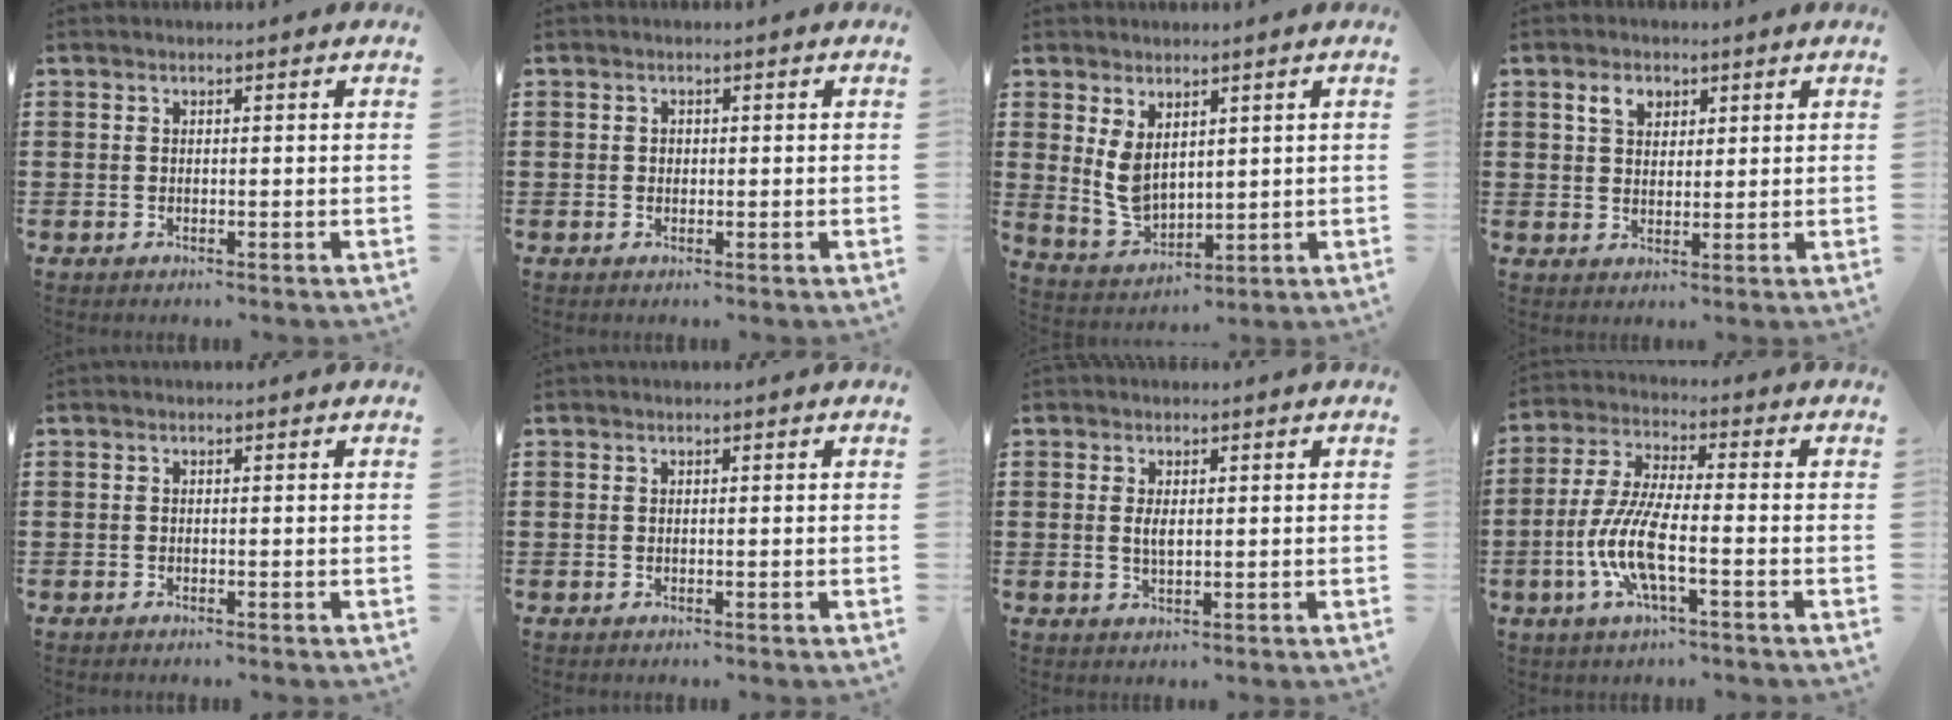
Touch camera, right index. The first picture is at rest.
{"total": 0.6, "force": [0.1, 0.6, 0.3], "torque": [-0.007, 0.003, 0.002]}
{"total": 5.5, "force": [2.7, 3.1, 3.7], "torque": [-0.094, -0.010, 0.051]}
{"total": 3.4, "force": [1.9, 2.2, 1.8], "torque": [-0.035, 0.006, 0.032]}
{"total": 0.0}
{"total": 0.0}
{"total": 2.2, "force": [0.3, 0.9, 2.0], "torque": [-0.040, 0.003, 0.005]}
{"total": 9.0, "force": [-2.9, 2.2, 8.3], "torque": [-0.192, -0.018, -0.060]}